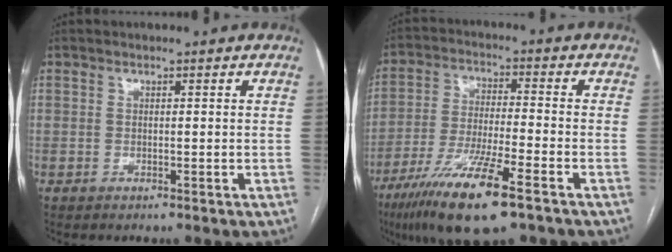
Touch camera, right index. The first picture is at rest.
{"total": 14.2, "force": [-8.6, 1.3, 11.2], "torque": [-0.222, -0.035, -0.155]}